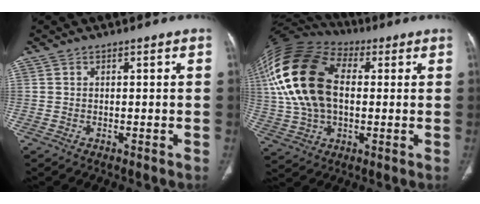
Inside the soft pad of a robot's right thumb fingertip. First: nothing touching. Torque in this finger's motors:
{"motor_torque": [-0.66, 2.71, 2.76, 0.01, 0.36]}